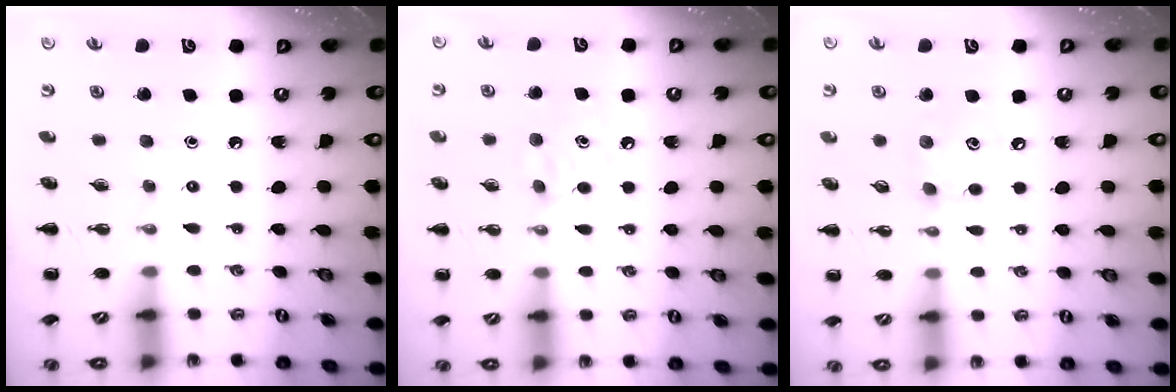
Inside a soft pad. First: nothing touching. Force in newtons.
{"total": 6.3, "press": 6.0, "slide": 1.8}
{"total": 6.7, "press": 6.7, "slide": 0.5}